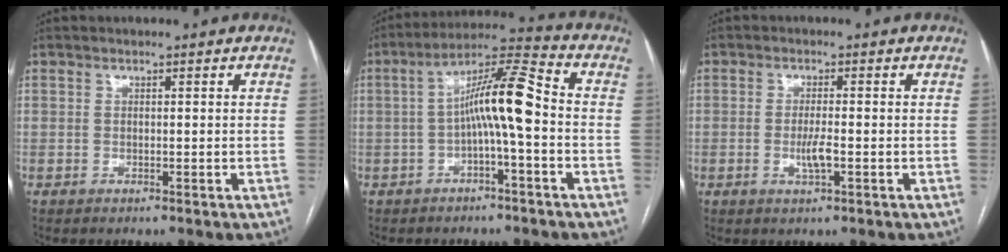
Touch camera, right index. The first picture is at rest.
{"total": 9.9, "force": [-1.1, 0.7, 9.8], "torque": [-0.172, 0.031, -0.023]}
{"total": 2.8, "force": [-0.8, 0.4, 2.7], "torque": [-0.057, -0.004, -0.014]}